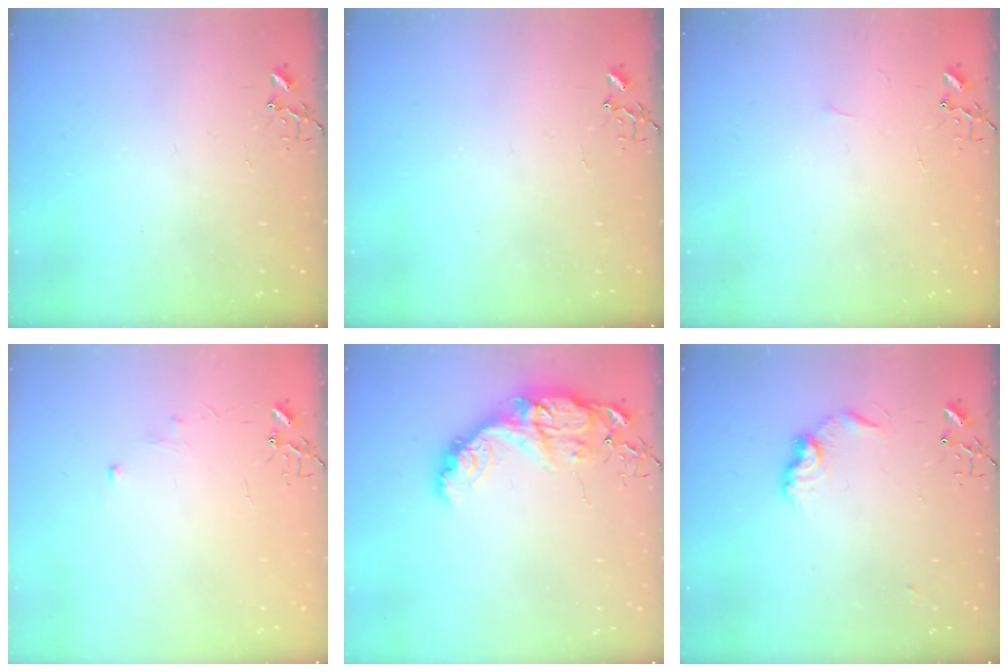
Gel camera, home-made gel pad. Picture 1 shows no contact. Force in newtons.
{"total": 0.0}
{"total": 2.7, "press": 2.6, "slide": 0.4}
{"total": 3.7, "press": 3.6, "slide": 0.4}
{"total": 13.9, "press": 13.9, "slide": 1.1}
{"total": 9.4, "press": 9.4, "slide": 0.5}